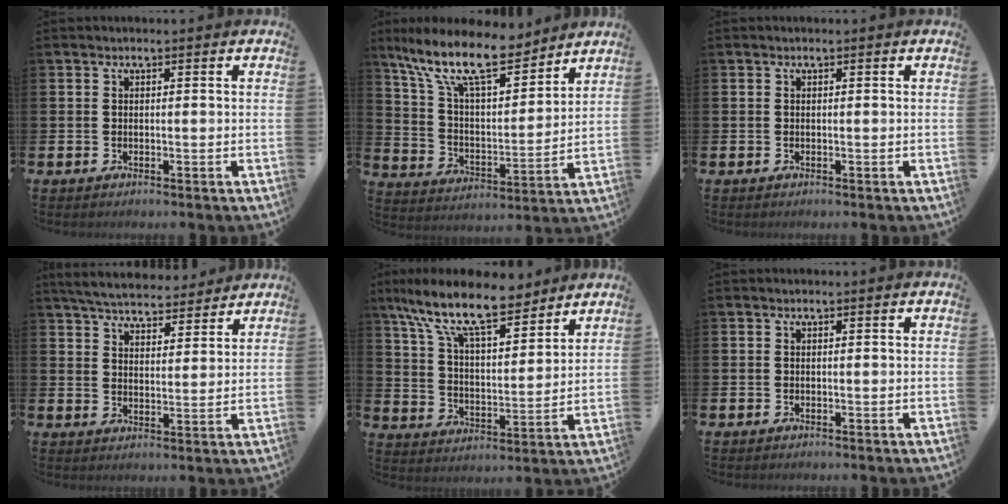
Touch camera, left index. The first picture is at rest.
{"total": 13.5, "force": [10.8, 4.3, 6.9], "torque": [-0.162, -0.059, 0.188]}
{"total": 0.0}
{"total": 5.9, "force": [5.7, 1.2, 1.0], "torque": [-0.036, -0.034, 0.099]}
{"total": 12.4, "force": [10.0, 3.9, 6.2], "torque": [-0.145, -0.052, 0.174]}
{"total": 0.0}